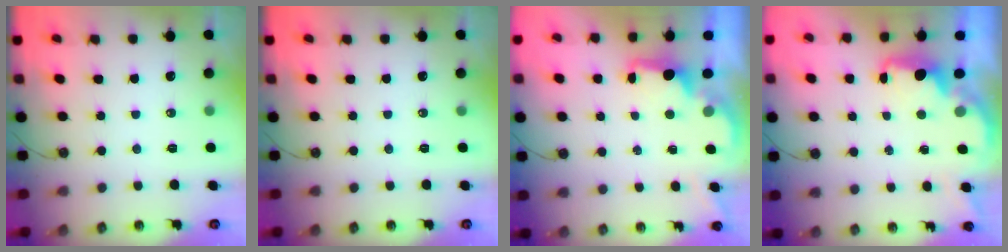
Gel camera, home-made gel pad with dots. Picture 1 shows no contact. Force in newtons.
{"total": 0.0}
{"total": 1.9, "press": 1.7, "slide": 0.8}
{"total": 2.2, "press": 2.0, "slide": 0.8}